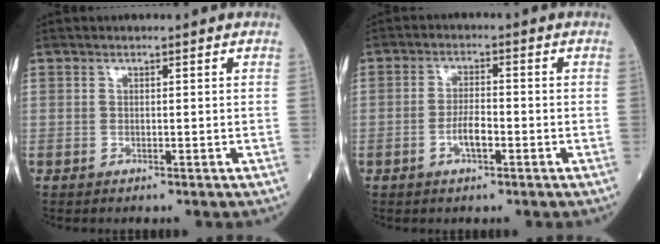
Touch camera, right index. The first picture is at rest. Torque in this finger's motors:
{"motor_torque": [0.56, -0.33, 0.26, 0.07]}